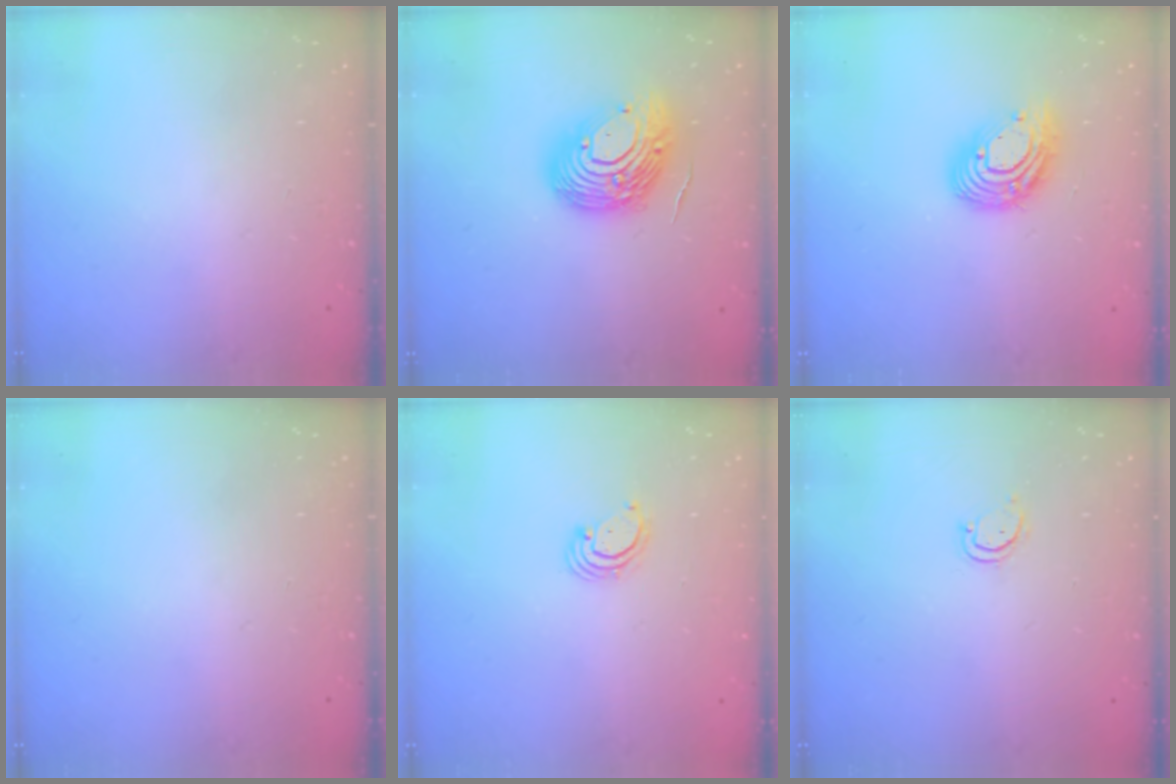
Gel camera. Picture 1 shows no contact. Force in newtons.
{"total": 14.5, "press": 14.4, "slide": 1.9}
{"total": 13.9, "press": 13.9, "slide": 1.2}
{"total": 0.0}
{"total": 2.5, "press": 2.5, "slide": 0.3}
{"total": 2.7, "press": 2.6, "slide": 0.3}